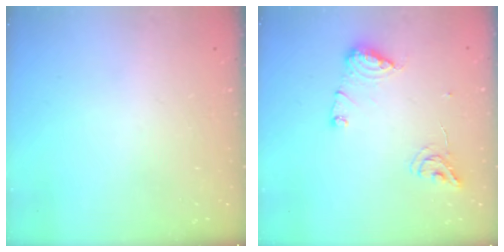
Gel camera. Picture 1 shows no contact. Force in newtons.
{"total": 10.7, "press": 10.7, "slide": 1.0}